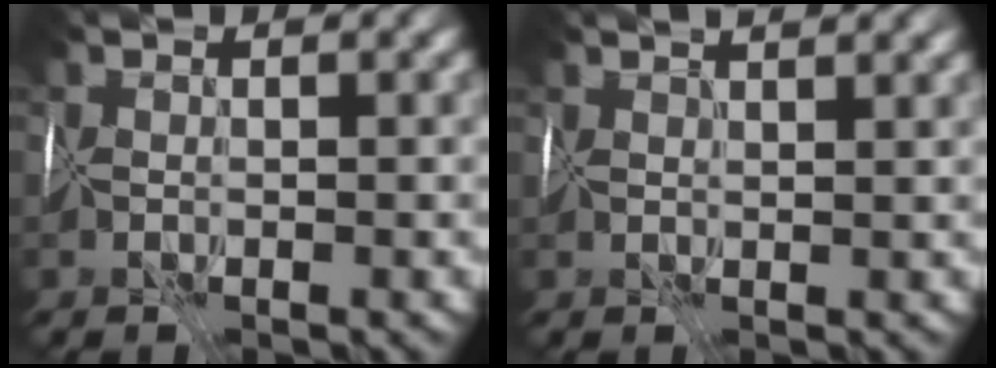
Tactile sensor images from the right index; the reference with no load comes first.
{"total": 4.5, "force": [3.2, 1.5, 2.8], "torque": [-0.044, 0.030, 0.057]}